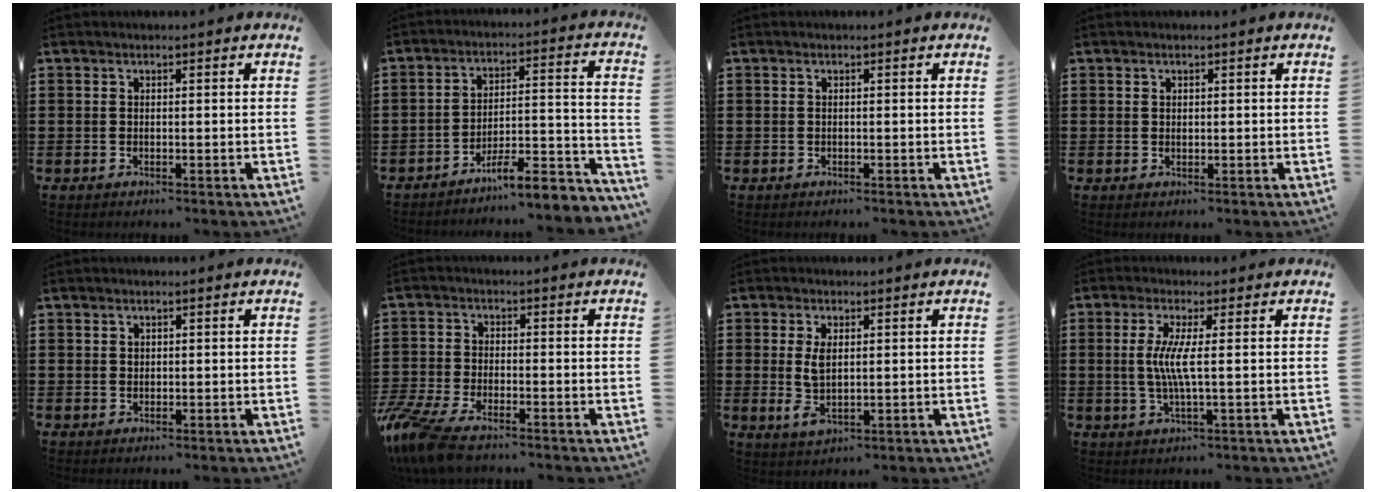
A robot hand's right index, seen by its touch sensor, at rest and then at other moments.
{"total": 7.4, "force": [-6.4, 1.1, 3.7], "torque": [-0.052, 0.001, -0.122]}
{"total": 0.0}
{"total": 0.6, "force": [0.2, 0.5, 0.2], "torque": [-0.006, 0.003, 0.005]}
{"total": 0.7, "force": [0.3, 0.6, 0.1], "torque": [-0.005, 0.004, 0.006]}
{"total": 6.3, "force": [-5.3, 1.2, 3.1], "torque": [-0.097, -0.015, -0.110]}
{"total": 4.3, "force": [0.5, 2.0, 3.8], "torque": [-0.093, 0.000, 0.003]}
{"total": 5.0, "force": [0.2, -0.1, 5.0], "torque": [-0.108, -0.014, -0.004]}